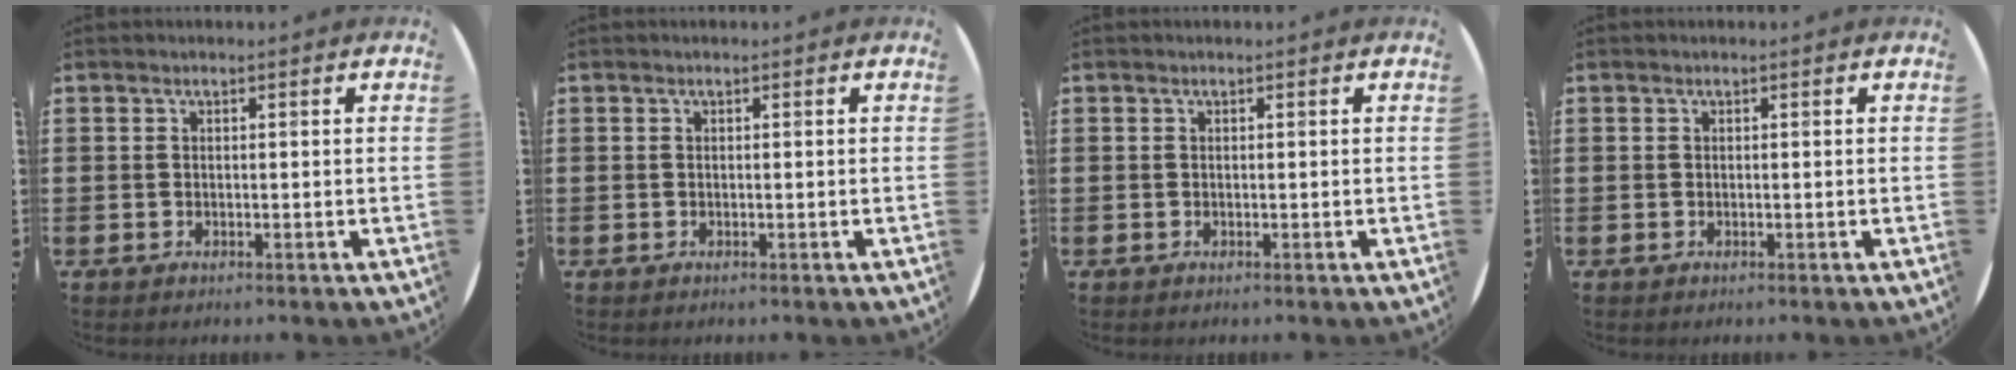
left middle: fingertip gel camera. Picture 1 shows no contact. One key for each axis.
{"total": 0.0}
{"total": 0.0}
{"total": 0.0}